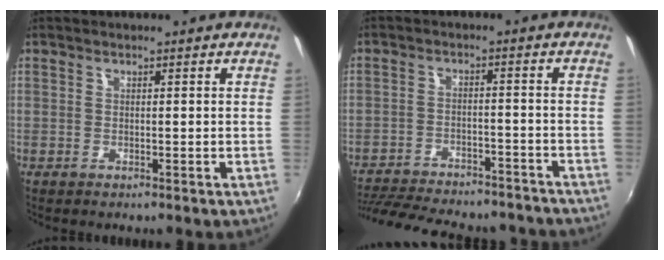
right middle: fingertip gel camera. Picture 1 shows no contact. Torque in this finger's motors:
{"motor_torque": [0.98, -1.16, 0.65, 0.20]}